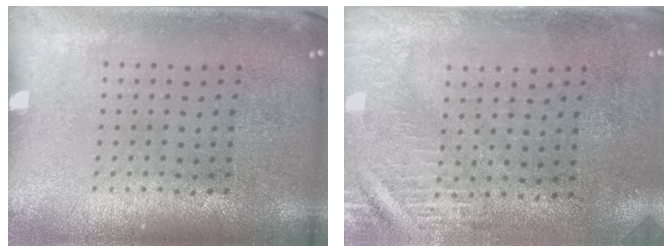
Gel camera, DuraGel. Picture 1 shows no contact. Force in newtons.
{"total": 2.9, "press": 2.5, "slide": 1.5}